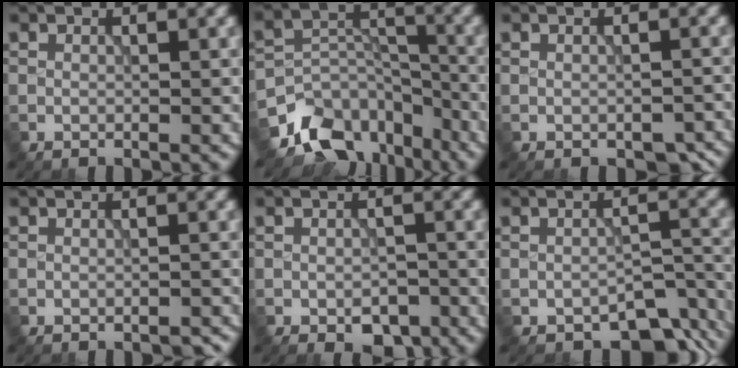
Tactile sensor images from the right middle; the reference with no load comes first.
{"total": 11.0, "force": [-8.2, 6.2, 3.8], "torque": [-0.061, 0.000, -0.136]}
{"total": 2.1, "force": [-1.4, 1.2, 1.1], "torque": [-0.013, -0.009, -0.010]}
{"total": 0.8, "force": [-0.7, 0.2, 0.2], "torque": [-0.004, -0.001, -0.009]}
{"total": 3.1, "force": [-1.7, 1.7, 1.9], "torque": [-0.024, -0.005, -0.021]}
{"total": 5.4, "force": [-3.9, 2.7, 2.7], "torque": [-0.024, -0.016, -0.046]}